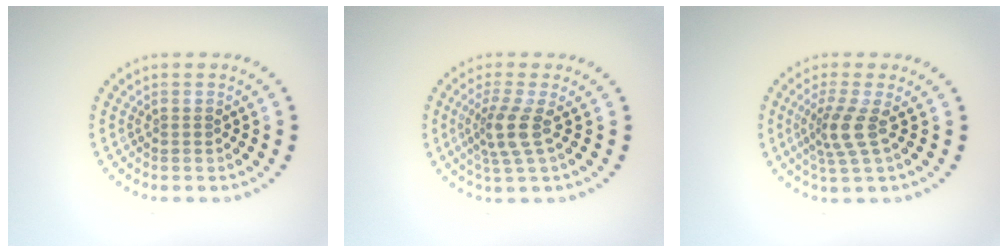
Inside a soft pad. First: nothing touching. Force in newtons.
{"total": 2.9, "press": 2.2, "slide": 1.9}
{"total": 2.9, "press": 2.0, "slide": 2.0}